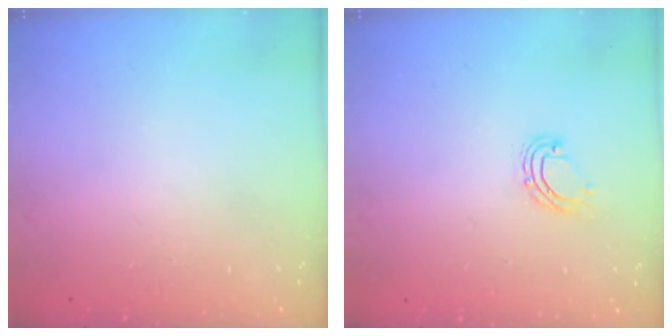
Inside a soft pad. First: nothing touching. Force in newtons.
{"total": 4.9, "press": 4.8, "slide": 0.7}